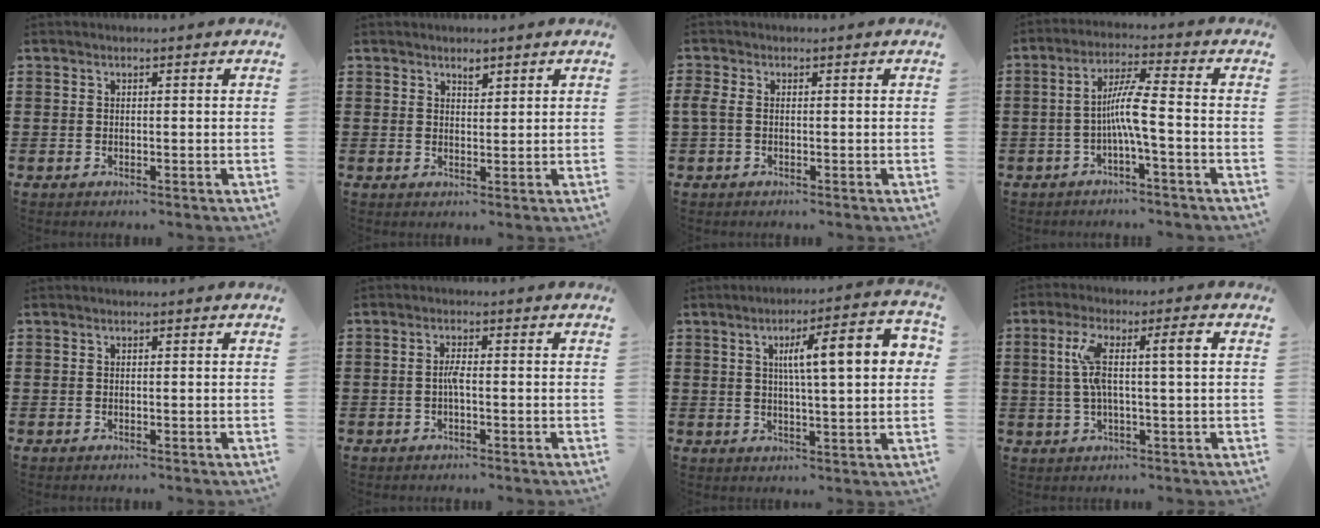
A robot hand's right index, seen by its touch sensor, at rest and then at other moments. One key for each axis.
{"total": 1.6, "fx": 1.3, "fy": 0.7, "fz": 0.7, "tx": -0.007, "ty": 0.001, "tz": 0.021}
{"total": 1.6, "fx": -0.3, "fy": 0.6, "fz": 1.4, "tx": -0.042, "ty": -0.006, "tz": -0.010}
{"total": 6.7, "fx": -1.7, "fy": 0.2, "fz": 6.4, "tx": -0.122, "ty": 0.001, "tz": -0.037}
{"total": 0.0}
{"total": 2.2, "fx": -0.5, "fy": 0.3, "fz": 2.1, "tx": -0.048, "ty": -0.001, "tz": -0.013}
{"total": 10.5, "fx": 2.5, "fy": 2.1, "fz": 10.0, "tx": -0.177, "ty": 0.006, "tz": 0.033}
{"total": 7.3, "fx": 1.2, "fy": 0.9, "fz": 7.1, "tx": -0.142, "ty": 0.001, "tz": 0.012}